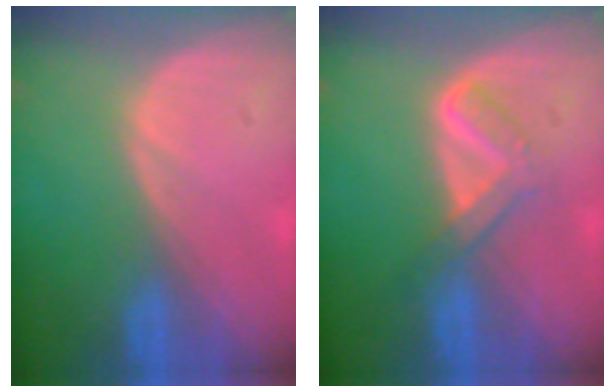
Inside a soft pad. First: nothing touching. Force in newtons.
{"total": 4.0, "press": 4.0, "slide": 0.5}